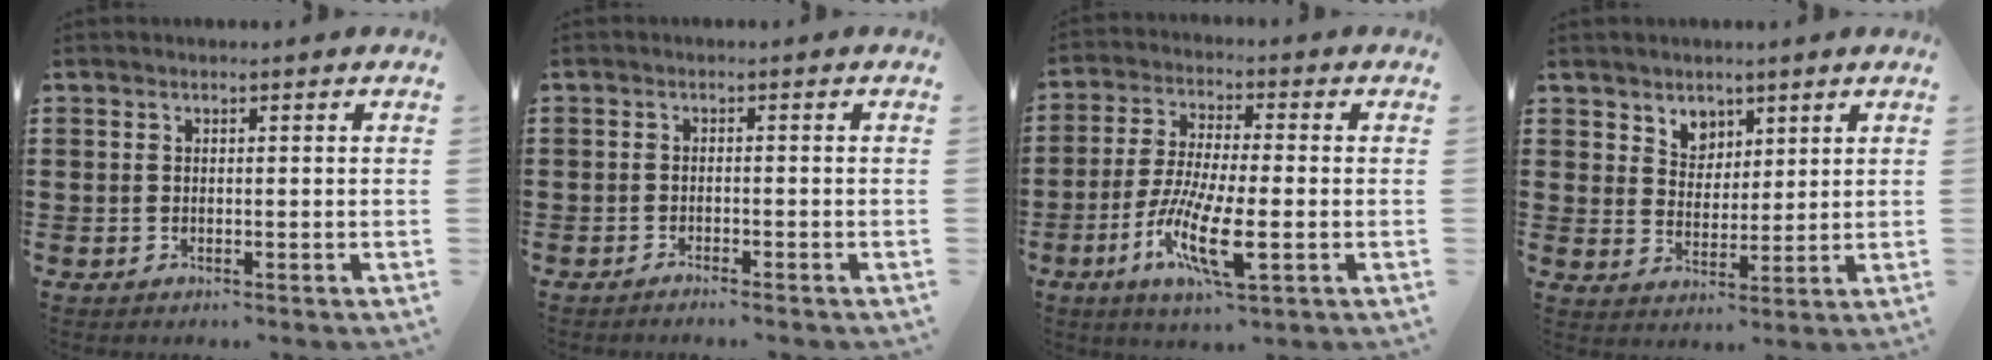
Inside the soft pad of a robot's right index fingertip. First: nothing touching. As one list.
[{"total": 1.2, "force": [-1.2, -0.1, 0.2], "torque": [-0.006, 0.001, -0.023]}, {"total": 11.2, "force": [-4.0, 2.8, 10.0], "torque": [-0.213, -0.013, -0.077]}, {"total": 4.4, "force": [3.1, 3.1, 0.1], "torque": [-0.020, 0.006, 0.059]}]